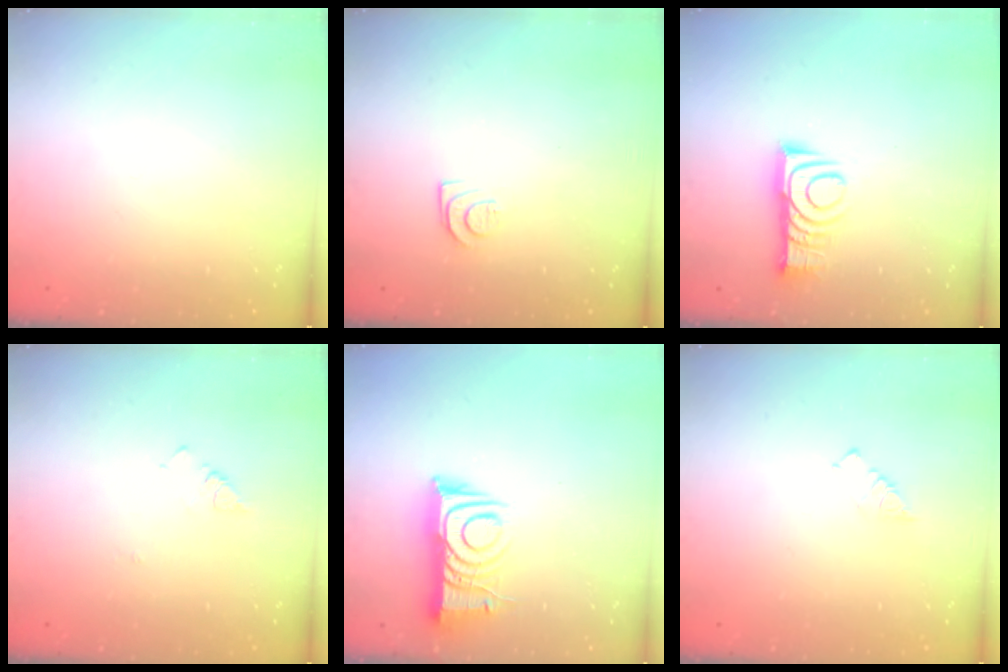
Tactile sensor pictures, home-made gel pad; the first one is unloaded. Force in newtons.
{"total": 7.9, "press": 7.8, "slide": 0.7}
{"total": 9.6, "press": 9.6, "slide": 0.1}
{"total": 3.1, "press": 3.1, "slide": 0.5}
{"total": 9.9, "press": 9.9, "slide": 1.0}
{"total": 2.6, "press": 2.6, "slide": 0.3}